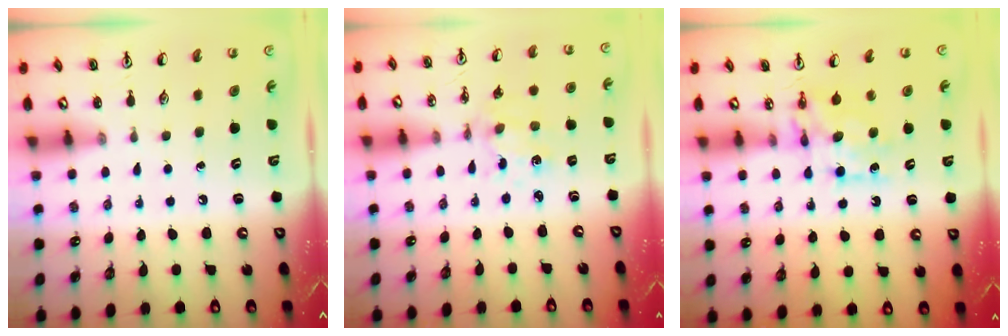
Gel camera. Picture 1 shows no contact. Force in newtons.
{"total": 1.8, "press": 1.7, "slide": 0.3}
{"total": 7.9, "press": 7.9, "slide": 0.5}